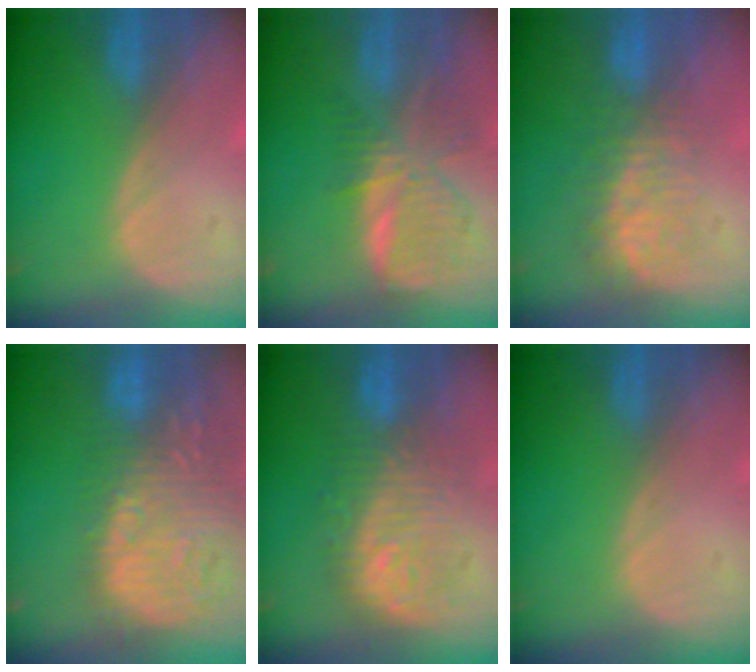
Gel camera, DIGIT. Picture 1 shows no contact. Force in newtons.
{"total": 8.7, "press": 7.5, "slide": 4.3}
{"total": 7.5, "press": 7.3, "slide": 1.7}
{"total": 15.8, "press": 12.9, "slide": 9.1}
{"total": 10.1, "press": 9.9, "slide": 1.9}
{"total": 0.0}